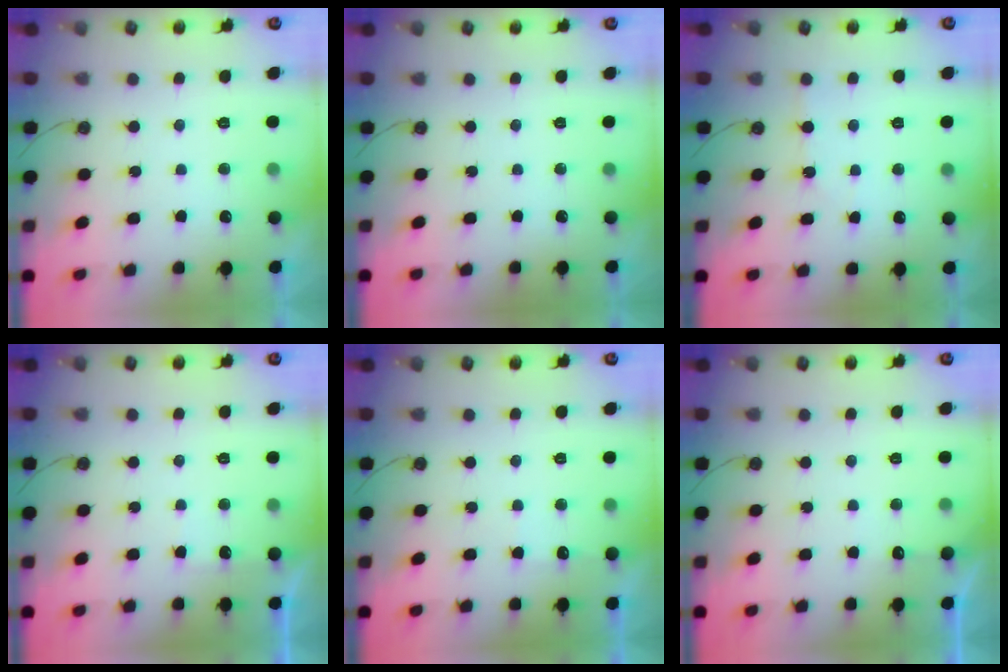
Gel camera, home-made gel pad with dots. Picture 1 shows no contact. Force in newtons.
{"total": 0.0}
{"total": 3.3, "press": 3.3, "slide": 0.5}
{"total": 2.4, "press": 2.3, "slide": 0.4}
{"total": 4.3, "press": 4.2, "slide": 0.7}
{"total": 2.8, "press": 2.8, "slide": 0.4}